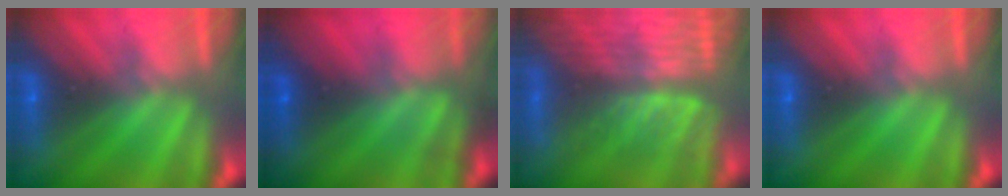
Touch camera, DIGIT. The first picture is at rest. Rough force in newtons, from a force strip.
{"total": 4.4}
{"total": 7.8}
{"total": 0.0}